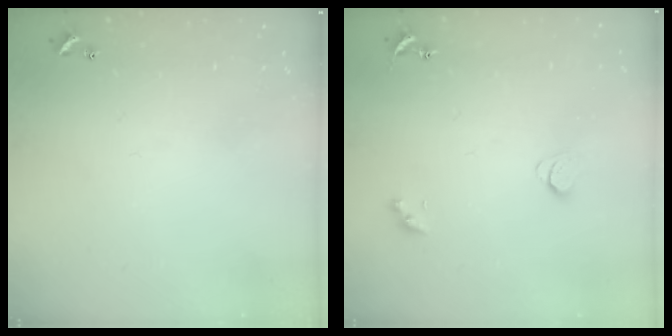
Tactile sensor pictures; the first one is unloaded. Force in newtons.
{"total": 2.1, "press": 2.1, "slide": 0.4}